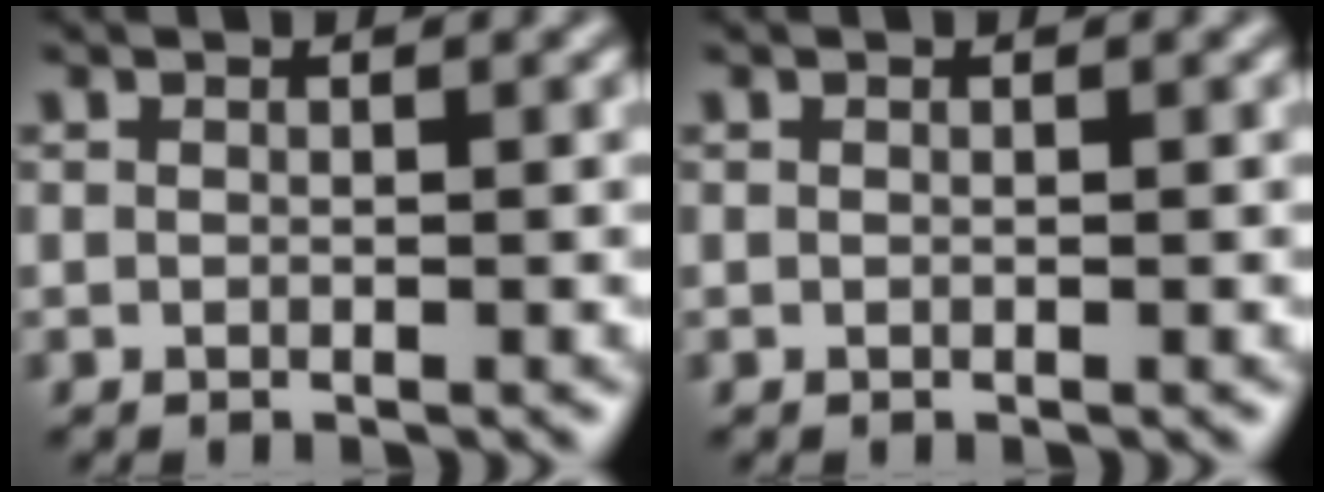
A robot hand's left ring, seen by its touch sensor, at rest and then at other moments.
{"total": 0.0}